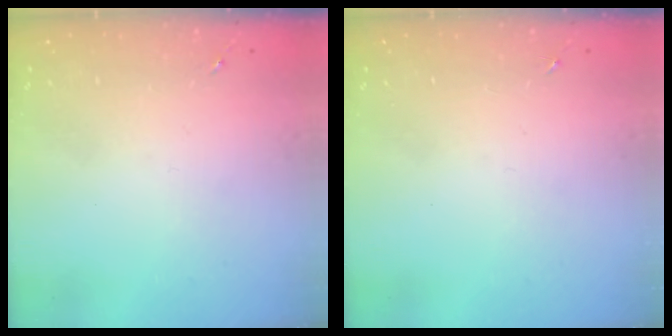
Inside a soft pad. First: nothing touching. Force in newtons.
{"total": 0.0}